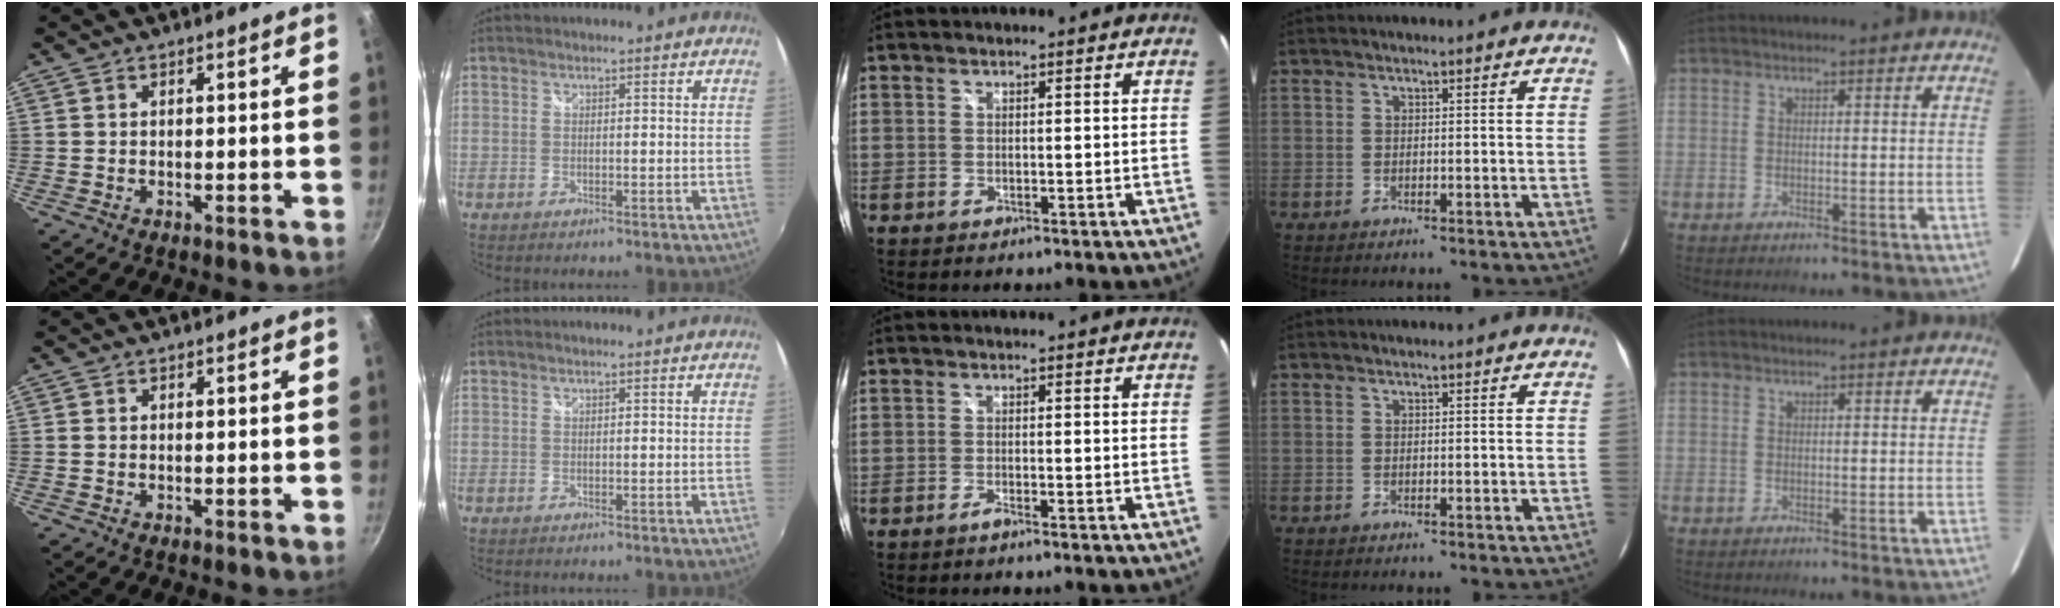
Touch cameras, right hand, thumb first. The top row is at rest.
{"middle": {"total": 1.1, "force": [-0.9, -0.1, 0.6], "torque": [-0.014, 0.001, -0.018]}}